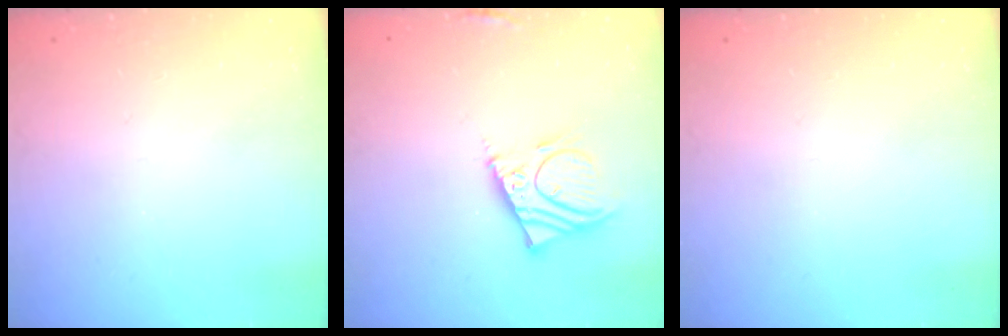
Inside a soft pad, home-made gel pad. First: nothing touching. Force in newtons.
{"total": 10.0, "press": 9.8, "slide": 2.2}
{"total": 0.0}